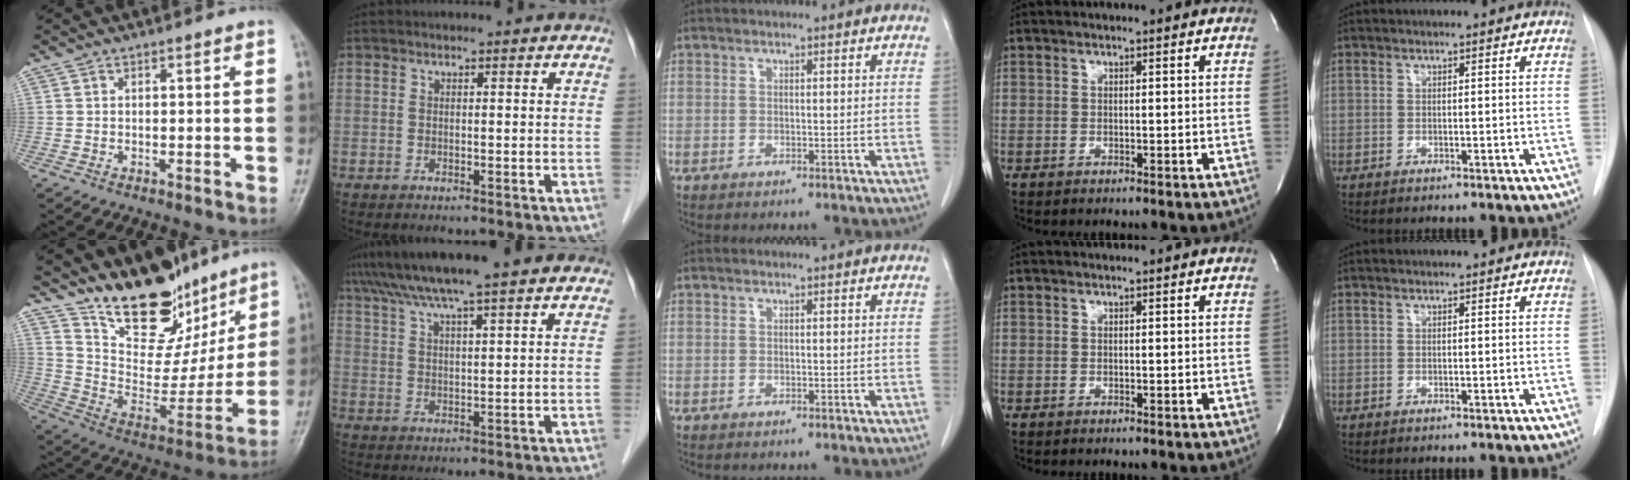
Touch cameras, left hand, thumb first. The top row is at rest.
{"thumb": {"total": 20.2, "force": [14.9, 9.6, 9.7], "torque": [-0.088, -0.085, 0.251]}, "index": {"total": 14.8, "force": [12.2, 0.6, 8.3], "torque": [-0.140, 0.043, 0.172]}}